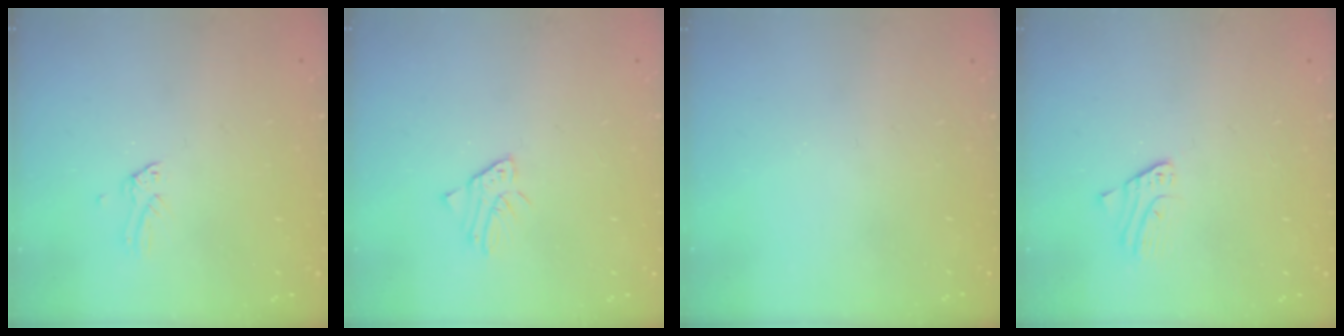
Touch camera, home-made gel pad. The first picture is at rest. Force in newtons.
{"total": 2.1, "press": 2.1, "slide": 0.2}
{"total": 0.0}
{"total": 2.3, "press": 2.3, "slide": 0.2}